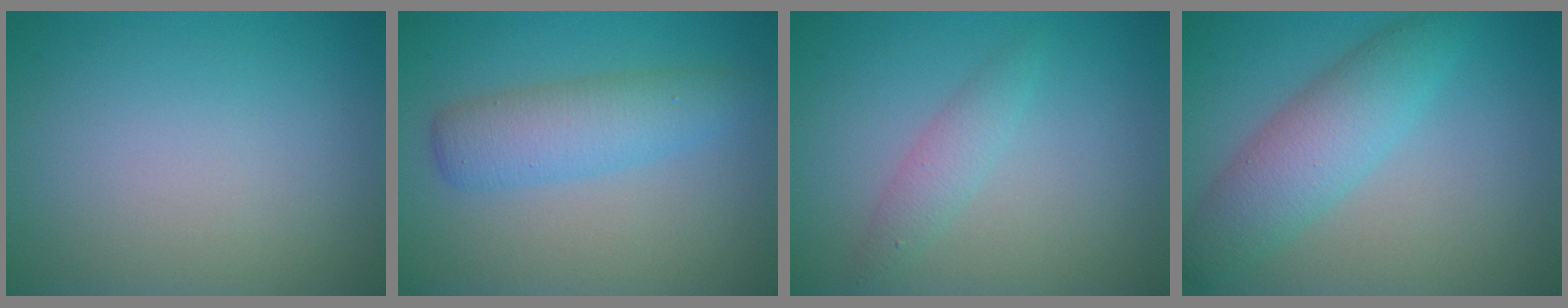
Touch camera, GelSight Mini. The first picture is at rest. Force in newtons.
{"total": 4.1, "press": 4.1, "slide": 0.2}
{"total": 1.8, "press": 1.8, "slide": 0.1}
{"total": 5.1, "press": 5.1, "slide": 0.1}